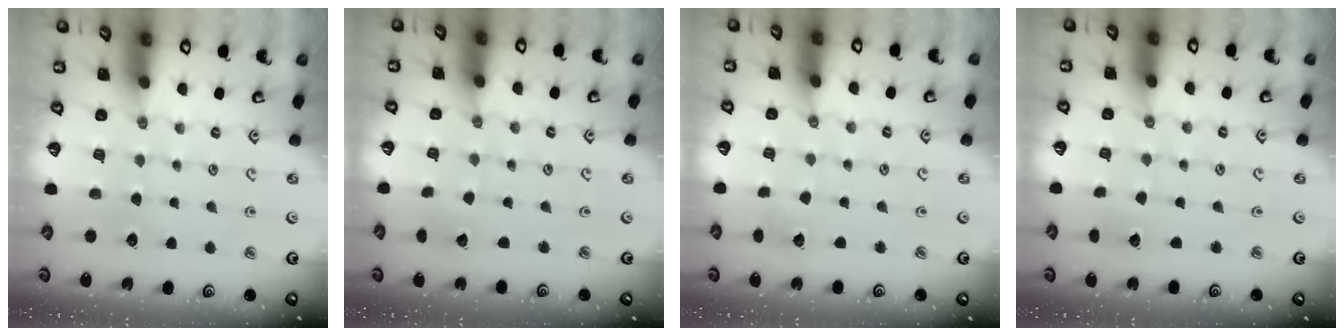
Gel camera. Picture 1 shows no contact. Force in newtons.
{"total": 2.1, "press": 2.1, "slide": 0.2}
{"total": 2.8, "press": 2.8, "slide": 0.2}
{"total": 2.8, "press": 2.8, "slide": 0.3}